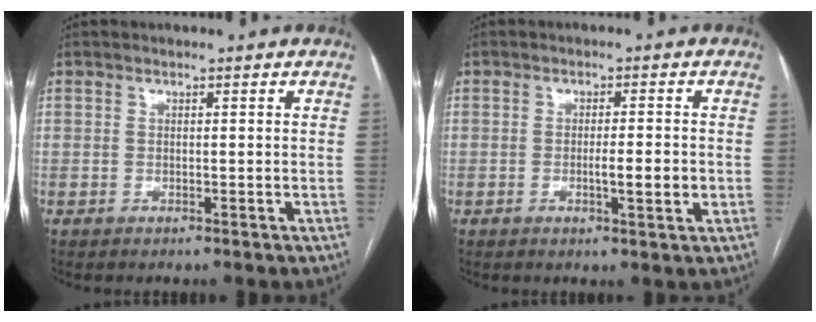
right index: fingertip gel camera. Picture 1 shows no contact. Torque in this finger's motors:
{"motor_torque": [0.65, -0.09, 0.31, 0.06]}